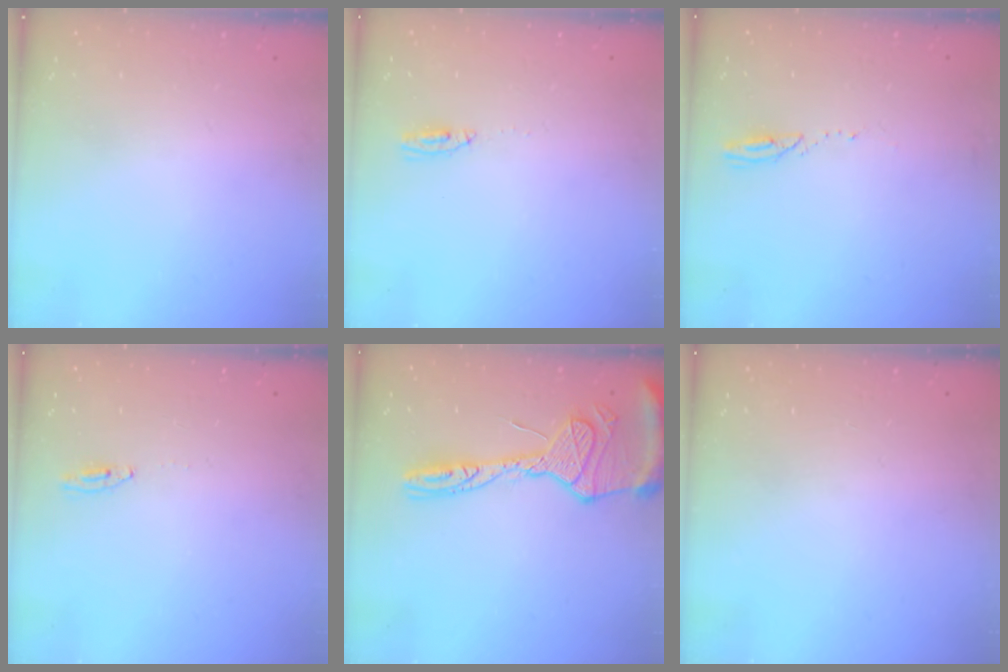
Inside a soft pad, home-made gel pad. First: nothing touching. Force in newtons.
{"total": 3.4, "press": 3.0, "slide": 1.7}
{"total": 2.4, "press": 2.4, "slide": 0.3}
{"total": 2.0, "press": 2.0, "slide": 0.2}
{"total": 17.8, "press": 17.7, "slide": 1.7}
{"total": 0.0}